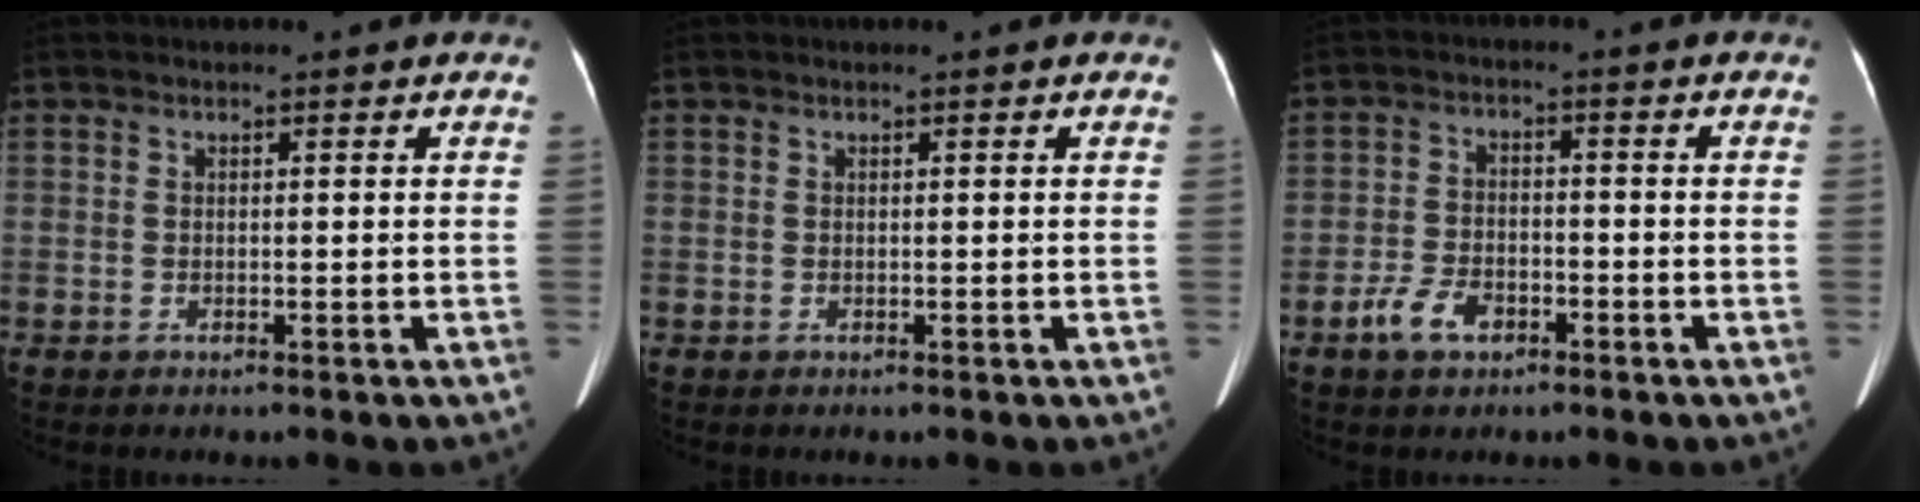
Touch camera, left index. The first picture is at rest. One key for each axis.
{"total": 0.0}
{"total": 5.4, "fx": -4.3, "fy": 2.5, "fz": 2.3, "tx": -0.052, "ty": 0.000, "tz": -0.077}